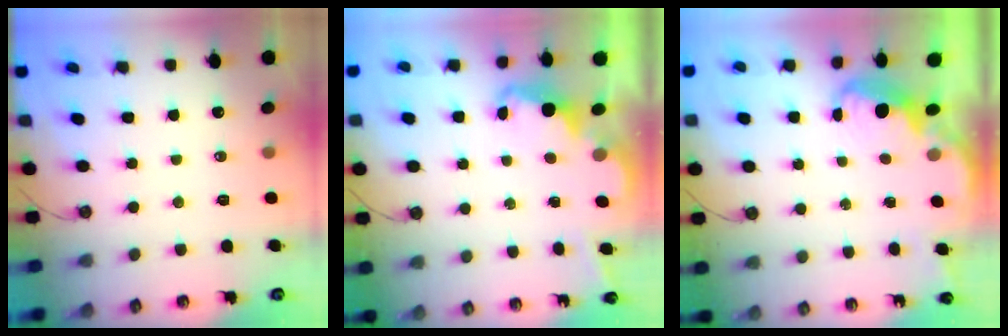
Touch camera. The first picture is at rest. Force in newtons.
{"total": 2.3, "press": 2.2, "slide": 0.5}
{"total": 2.8, "press": 2.7, "slide": 0.6}